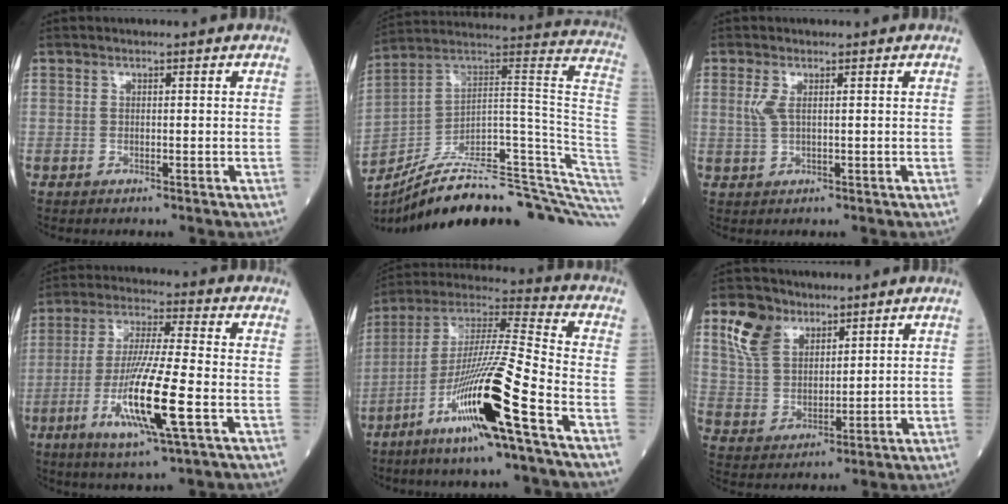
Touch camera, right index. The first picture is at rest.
{"total": 31.5, "force": [-25.8, 2.9, 17.9], "torque": [-0.143, 0.023, -0.362]}
{"total": 2.1, "force": [0.7, 0.6, 1.9], "torque": [-0.052, 0.002, 0.018]}
{"total": 13.8, "force": [-4.2, 0.5, 13.1], "torque": [-0.259, -0.020, -0.079]}
{"total": 17.9, "force": [-8.2, -0.6, 15.9], "torque": [-0.319, -0.024, -0.158]}
{"total": 8.9, "force": [5.6, 5.2, 4.5], "torque": [-0.101, 0.021, 0.117]}